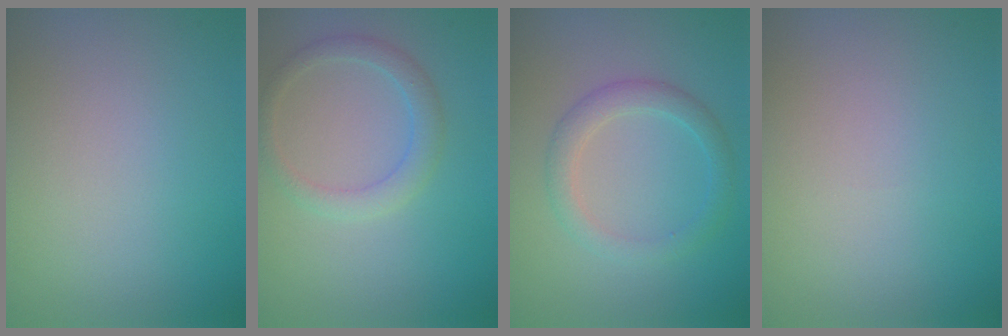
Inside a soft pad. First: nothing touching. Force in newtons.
{"total": 2.1, "press": 2.1, "slide": 0.1}
{"total": 2.4, "press": 2.4, "slide": 0.2}
{"total": 0.0}